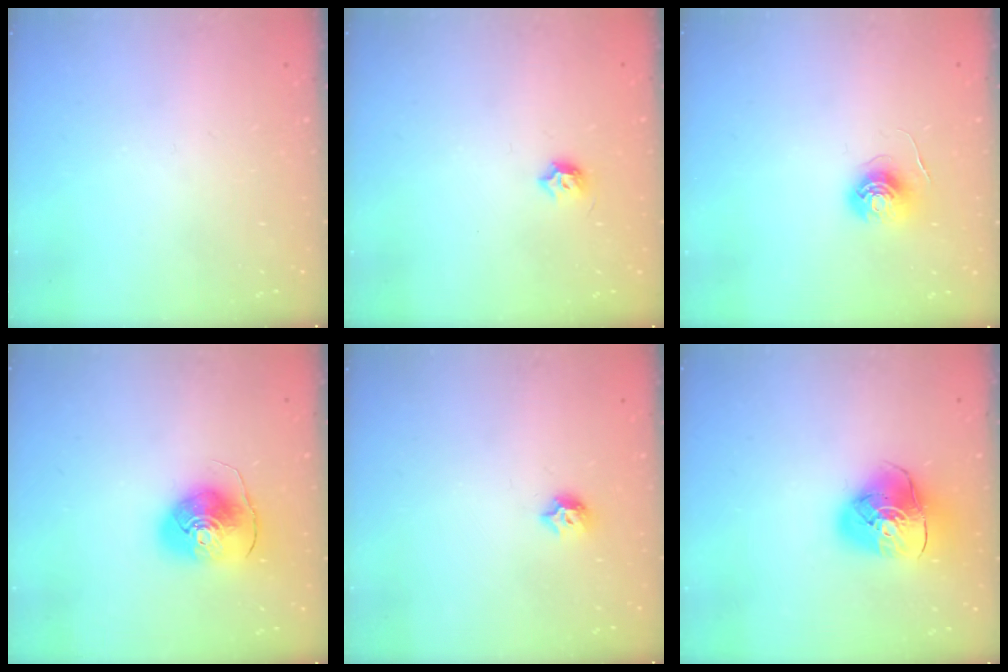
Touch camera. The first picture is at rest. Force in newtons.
{"total": 5.5, "press": 5.4, "slide": 0.9}
{"total": 6.0, "press": 6.0, "slide": 0.3}
{"total": 10.2, "press": 10.1, "slide": 1.5}
{"total": 6.3, "press": 6.3, "slide": 0.8}
{"total": 12.7, "press": 12.6, "slide": 1.7}